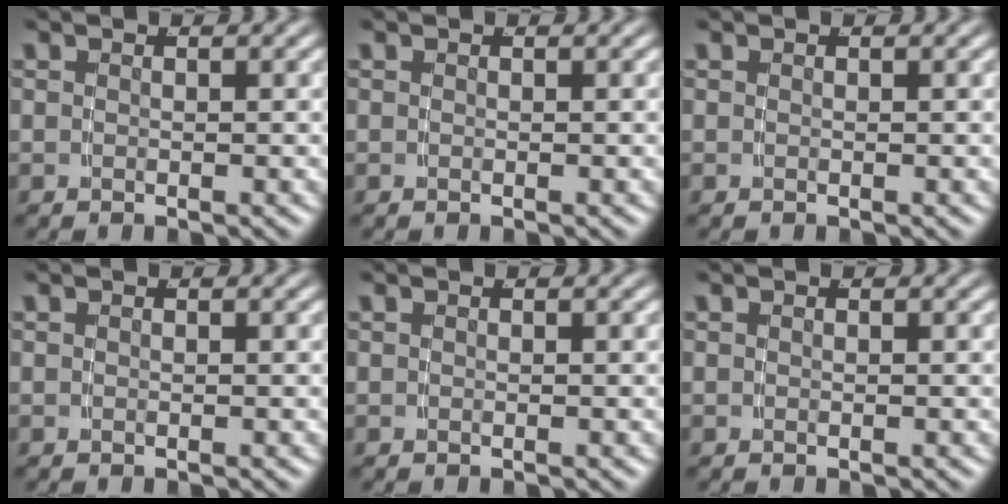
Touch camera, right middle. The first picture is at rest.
{"total": 0.0}
{"total": 0.0}
{"total": 0.0}
{"total": 0.0}
{"total": 0.0}